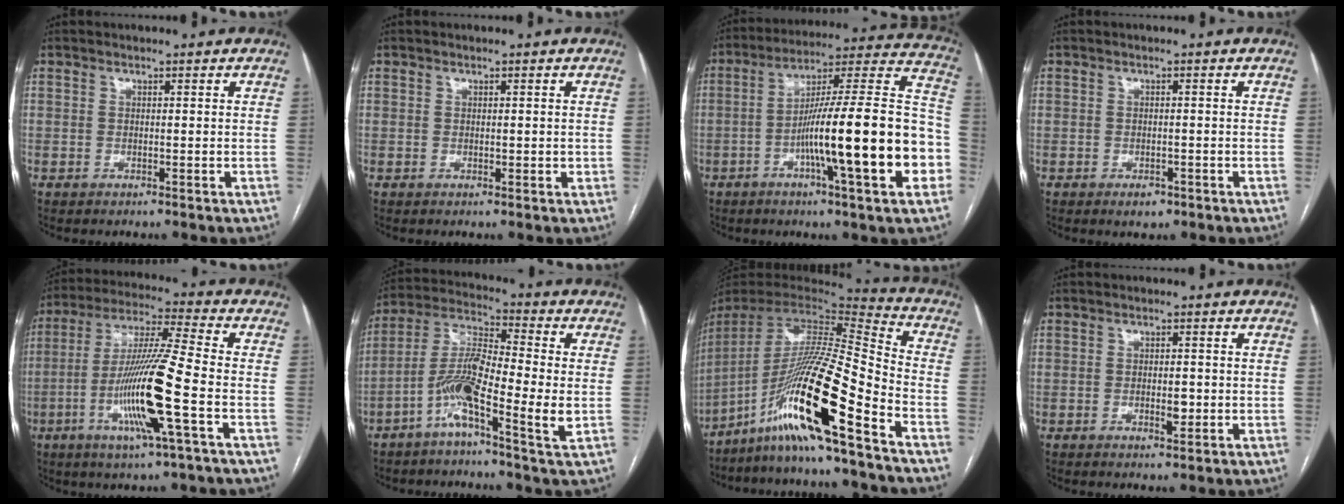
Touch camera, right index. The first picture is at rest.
{"total": 1.3, "force": [0.1, 0.9, 1.0], "torque": [-0.013, 0.002, 0.003]}
{"total": 24.3, "force": [-6.2, 1.6, 23.4], "torque": [-0.283, 0.015, -0.098]}
{"total": 2.0, "force": [-1.2, 1.2, 1.1], "torque": [-0.013, 0.002, -0.010]}
{"total": 15.2, "force": [-4.5, -0.4, 14.5], "torque": [-0.289, -0.011, -0.090]}
{"total": 12.3, "force": [-3.4, 1.8, 11.6], "torque": [-0.230, 0.010, -0.075]}
{"total": 21.4, "force": [-13.0, -0.9, 17.0], "torque": [-0.349, -0.020, -0.243]}
{"total": 2.5, "force": [-0.5, 1.0, 2.3], "torque": [-0.037, -0.001, -0.005]}